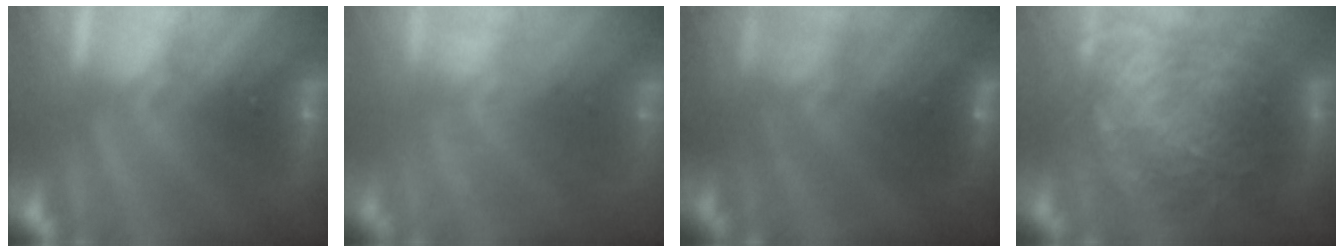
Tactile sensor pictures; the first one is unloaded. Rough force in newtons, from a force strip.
{"total": 10.1}
{"total": 5.9}
{"total": 11.1}